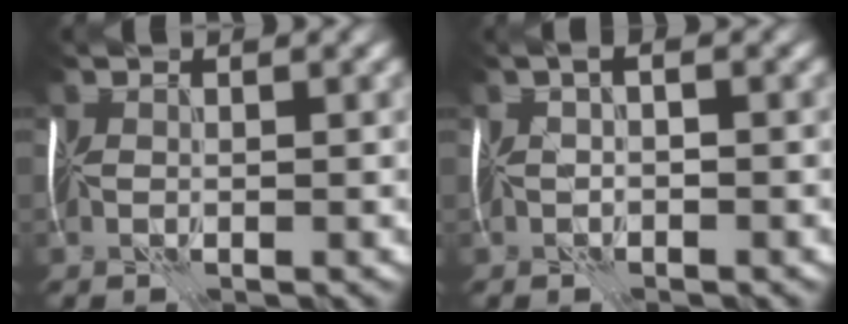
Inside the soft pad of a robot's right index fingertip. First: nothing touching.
{"total": 1.4, "force": [-0.6, 0.6, 1.1], "torque": [-0.014, 0.012, -0.008]}